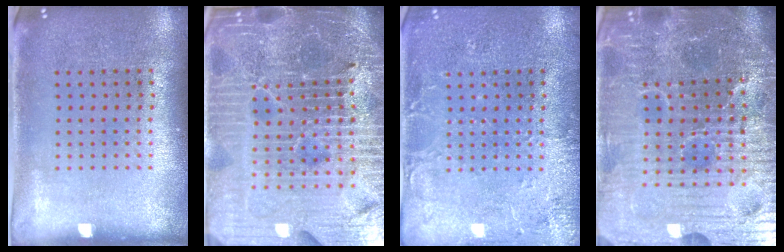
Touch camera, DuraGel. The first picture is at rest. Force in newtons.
{"total": 7.1, "press": 6.2, "slide": 3.6}
{"total": 2.9, "press": 2.9, "slide": 0.4}
{"total": 6.6, "press": 6.1, "slide": 2.7}